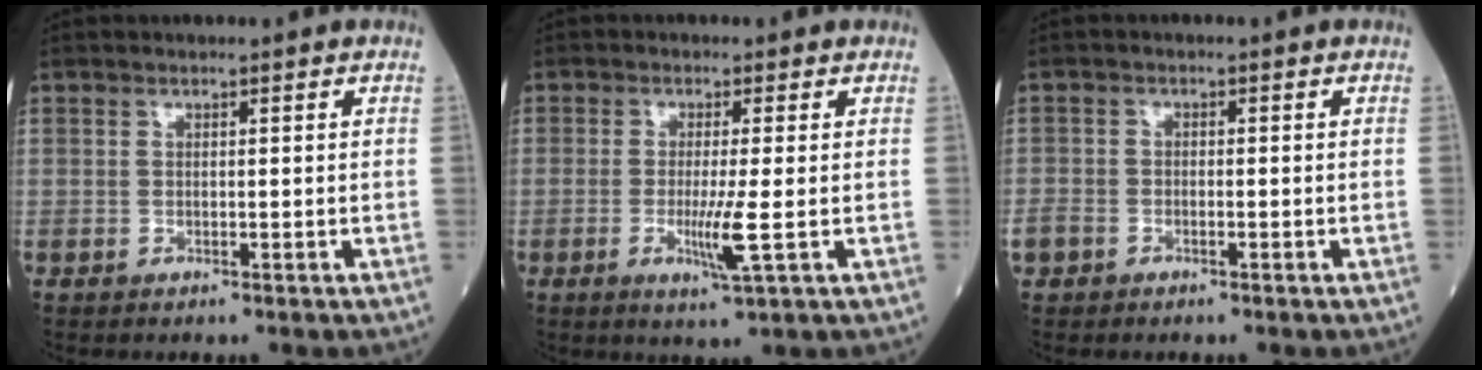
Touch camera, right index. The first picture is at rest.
{"total": 4.5, "force": [-0.9, -0.6, 4.4], "torque": [-0.089, -0.013, -0.016]}
{"total": 2.8, "force": [-1.8, 1.8, 1.1], "torque": [-0.025, 0.001, -0.033]}